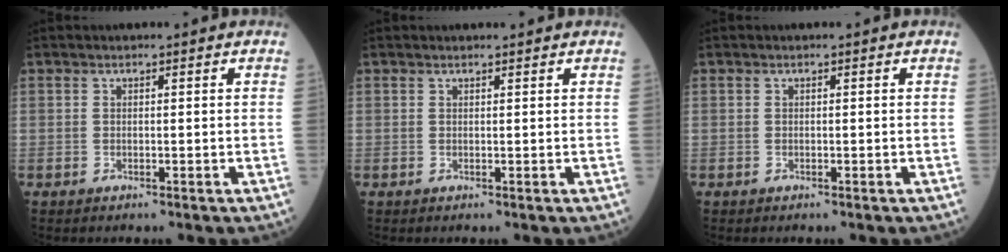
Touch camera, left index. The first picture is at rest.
{"total": 1.2, "force": [1.2, 0.0, 0.3], "torque": [-0.004, 0.007, 0.018]}
{"total": 0.0}